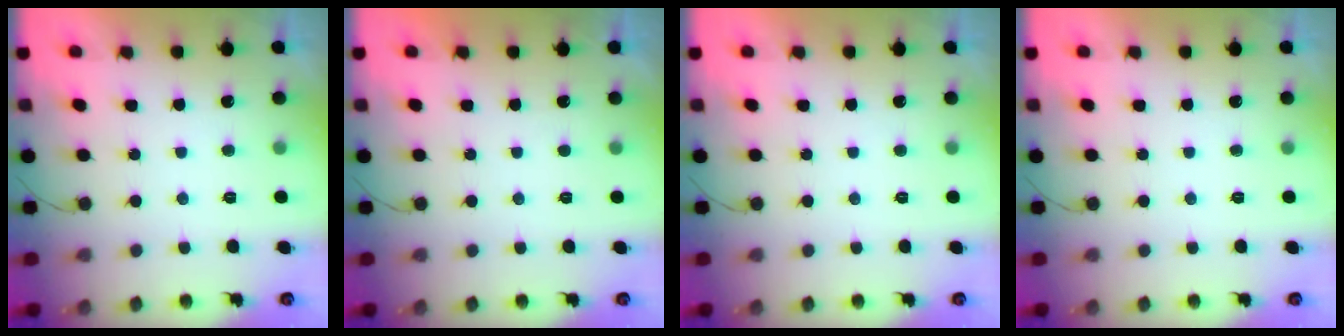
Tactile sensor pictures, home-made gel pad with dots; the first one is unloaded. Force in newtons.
{"total": 0.0}
{"total": 0.0}
{"total": 0.0}